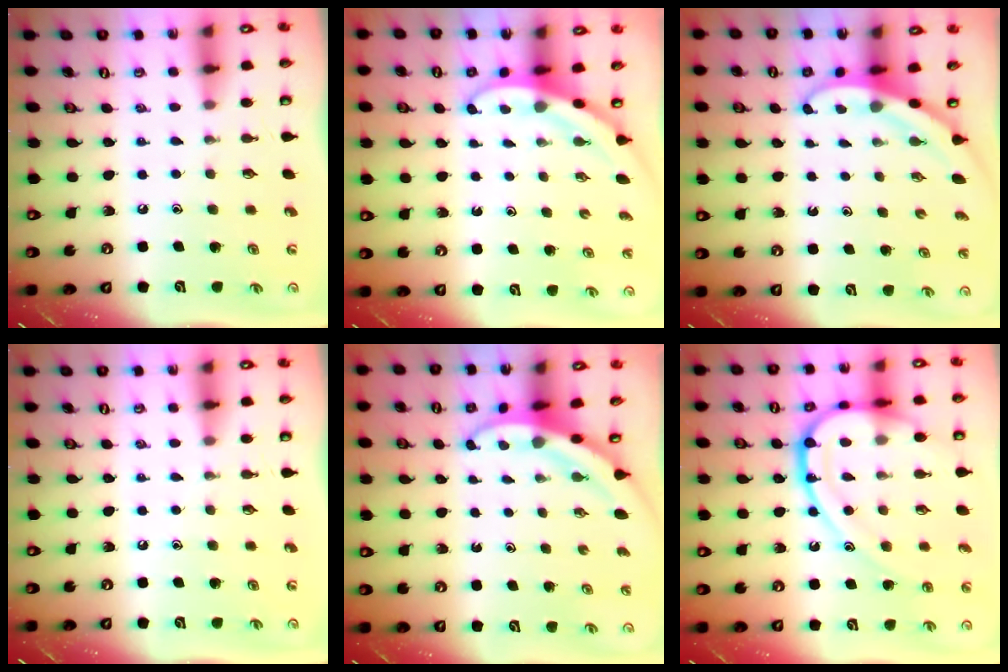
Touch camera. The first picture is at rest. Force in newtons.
{"total": 3.4, "press": 3.4, "slide": 0.1}
{"total": 3.2, "press": 3.2, "slide": 0.1}
{"total": 0.0}
{"total": 3.8, "press": 3.7, "slide": 0.5}
{"total": 19.8, "press": 19.7, "slide": 2.0}